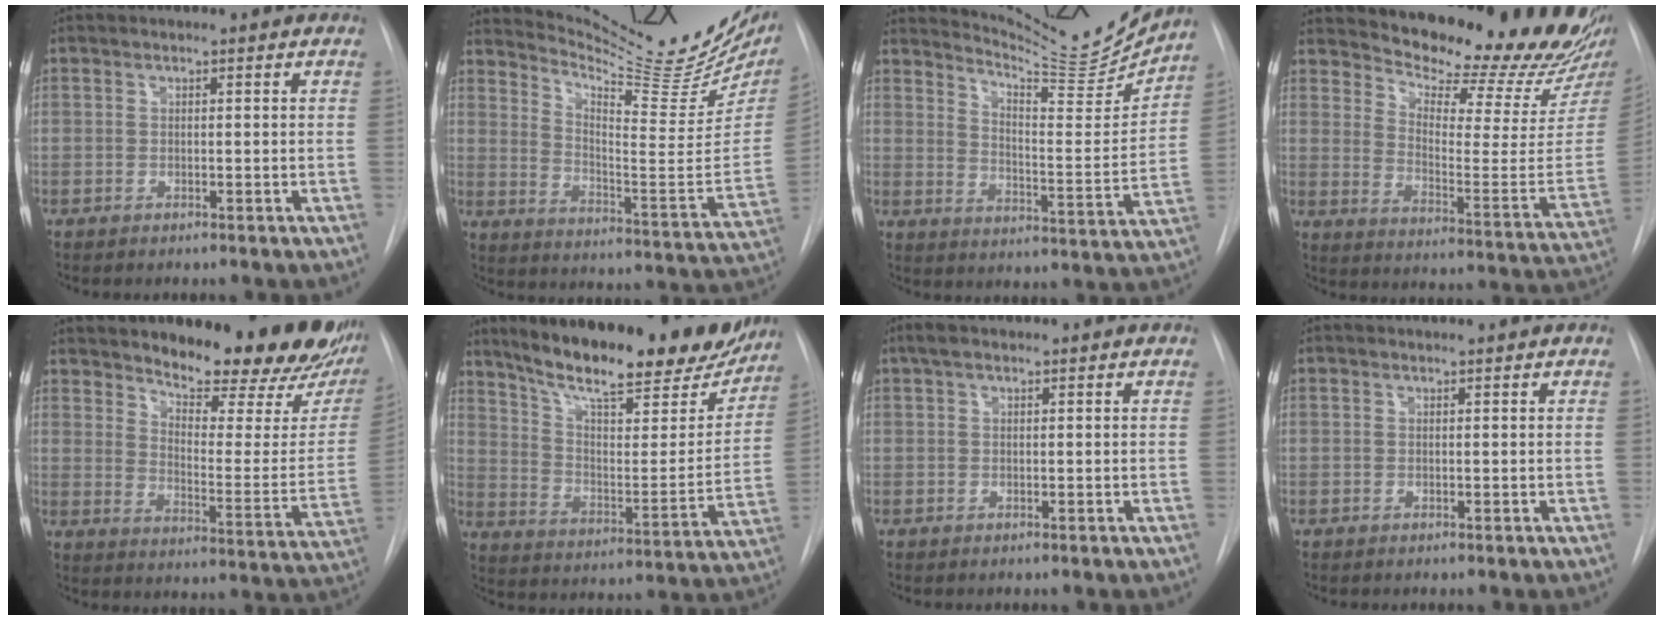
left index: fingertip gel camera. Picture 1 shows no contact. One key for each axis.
{"total": 25.3, "fx": 22.2, "fy": 4.3, "fz": 11.3, "tx": -0.165, "ty": -0.085, "tz": 0.292}
{"total": 15.7, "fx": 15.4, "fy": 0.4, "fz": 3.2, "tx": -0.057, "ty": -0.071, "tz": 0.210}
{"total": 23.5, "fx": 22.1, "fy": 1.5, "fz": 7.9, "tx": -0.119, "ty": -0.125, "tz": 0.280}
{"total": 23.5, "fx": 19.5, "fy": 5.1, "fz": 12.2, "tx": -0.172, "ty": -0.071, "tz": 0.247}
{"total": 25.6, "fx": 21.2, "fy": 5.7, "fz": 13.3, "tx": -0.201, "ty": -0.029, "tz": 0.295}
{"total": 2.9, "fx": 2.0, "fy": 1.0, "fz": 1.9, "tx": -0.041, "ty": 0.021, "tz": 0.037}
{"total": 0.9, "fx": 0.9, "fy": -0.1, "fz": -0.1, "tx": -0.005, "ty": 0.003, "tz": 0.015}